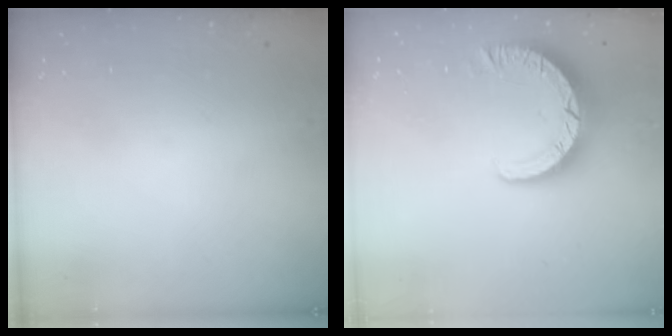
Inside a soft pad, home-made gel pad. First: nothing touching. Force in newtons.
{"total": 9.0, "press": 9.0, "slide": 1.0}